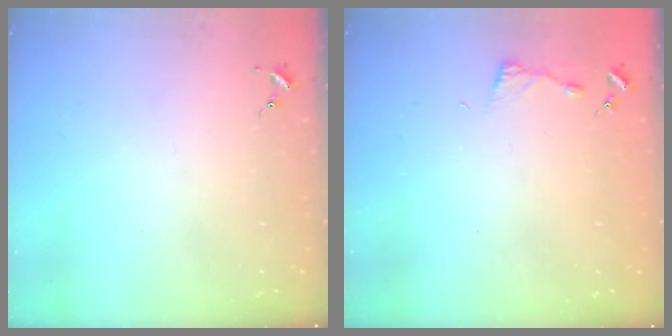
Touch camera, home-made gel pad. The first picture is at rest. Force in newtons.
{"total": 2.9, "press": 2.9, "slide": 0.4}